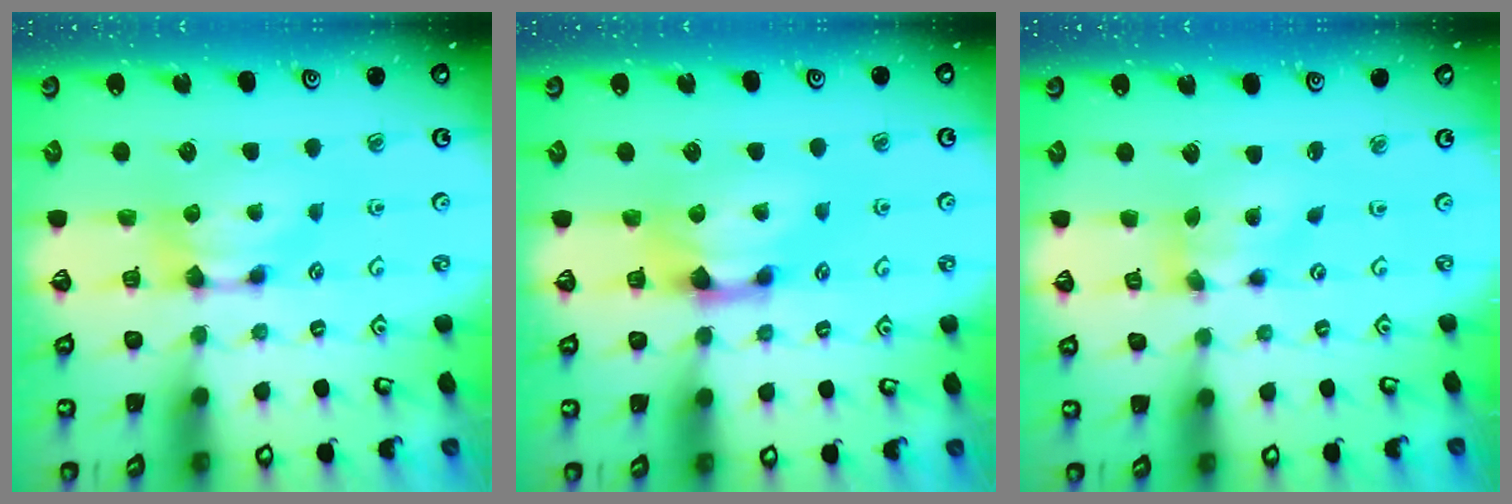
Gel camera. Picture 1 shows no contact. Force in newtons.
{"total": 2.3, "press": 1.8, "slide": 1.4}
{"total": 3.8, "press": 3.5, "slide": 1.6}